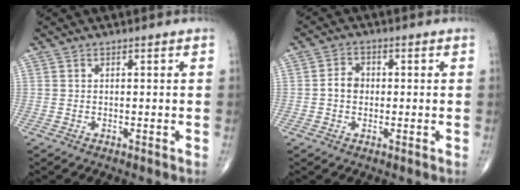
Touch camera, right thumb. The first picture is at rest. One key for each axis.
{"total": 3.5, "fx": -0.3, "fy": 2.9, "fz": 2.1, "tx": -0.027, "ty": 0.012, "tz": -0.012}